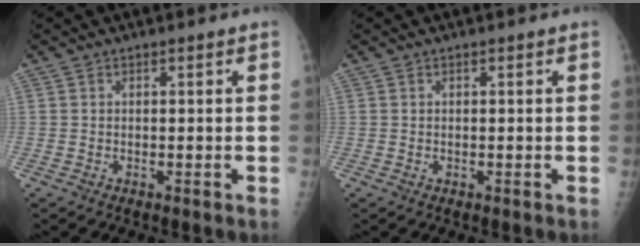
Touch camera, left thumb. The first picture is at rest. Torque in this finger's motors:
{"motor_torque": [-0.14, -0.10, 0.04, 0.02, 0.00]}